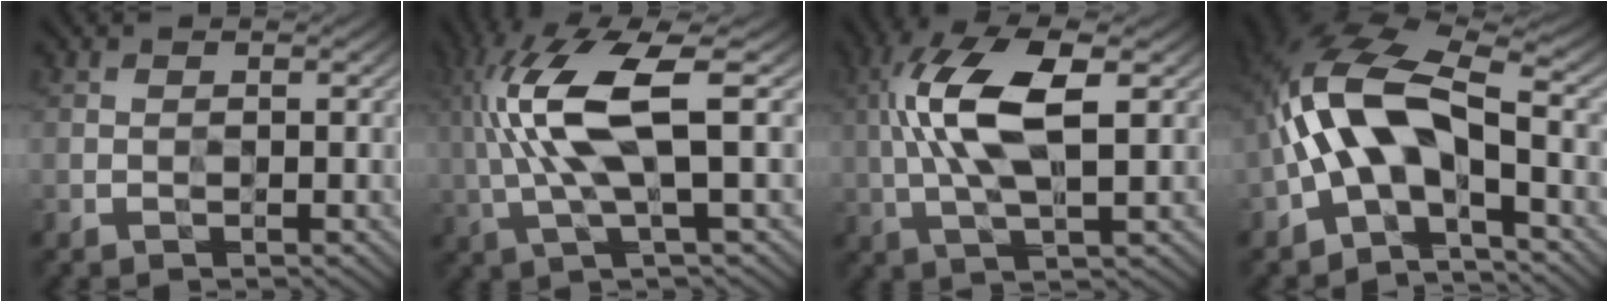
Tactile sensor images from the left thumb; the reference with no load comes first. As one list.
[{"total": 10.5, "force": [2.2, 2.7, 10.0], "torque": [-0.224, 0.007, 0.048]}, {"total": 10.1, "force": [2.2, 3.6, 9.2], "torque": [-0.202, 0.010, 0.040]}, {"total": 11.5, "force": [-1.3, 5.4, 10.1], "torque": [-0.195, 0.015, -0.036]}]